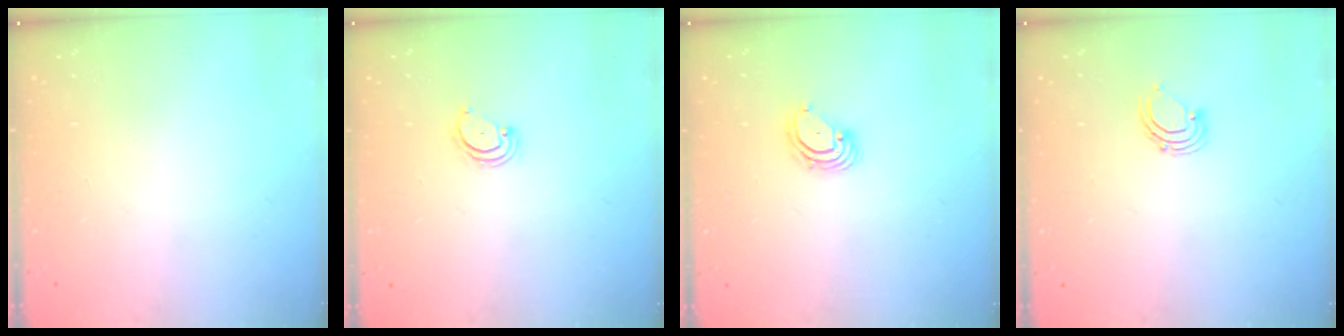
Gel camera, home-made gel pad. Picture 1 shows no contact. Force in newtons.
{"total": 2.9, "press": 2.9, "slide": 0.3}
{"total": 3.4, "press": 3.4, "slide": 0.1}
{"total": 2.9, "press": 2.9, "slide": 0.2}